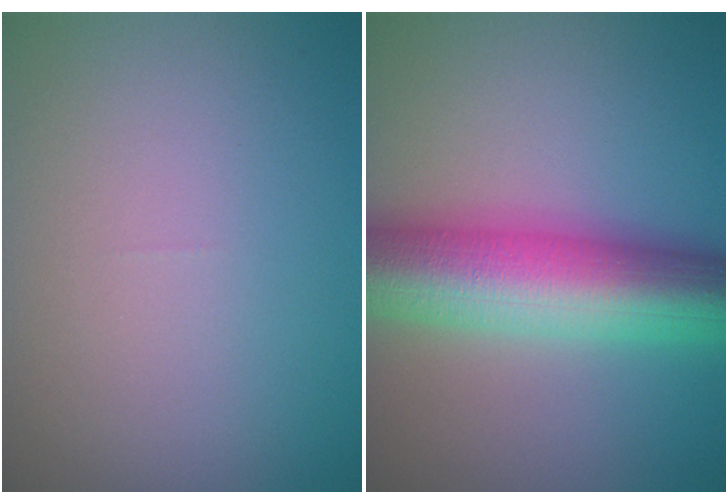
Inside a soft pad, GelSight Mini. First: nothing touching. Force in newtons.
{"total": 11.8, "press": 11.8, "slide": 0.3}